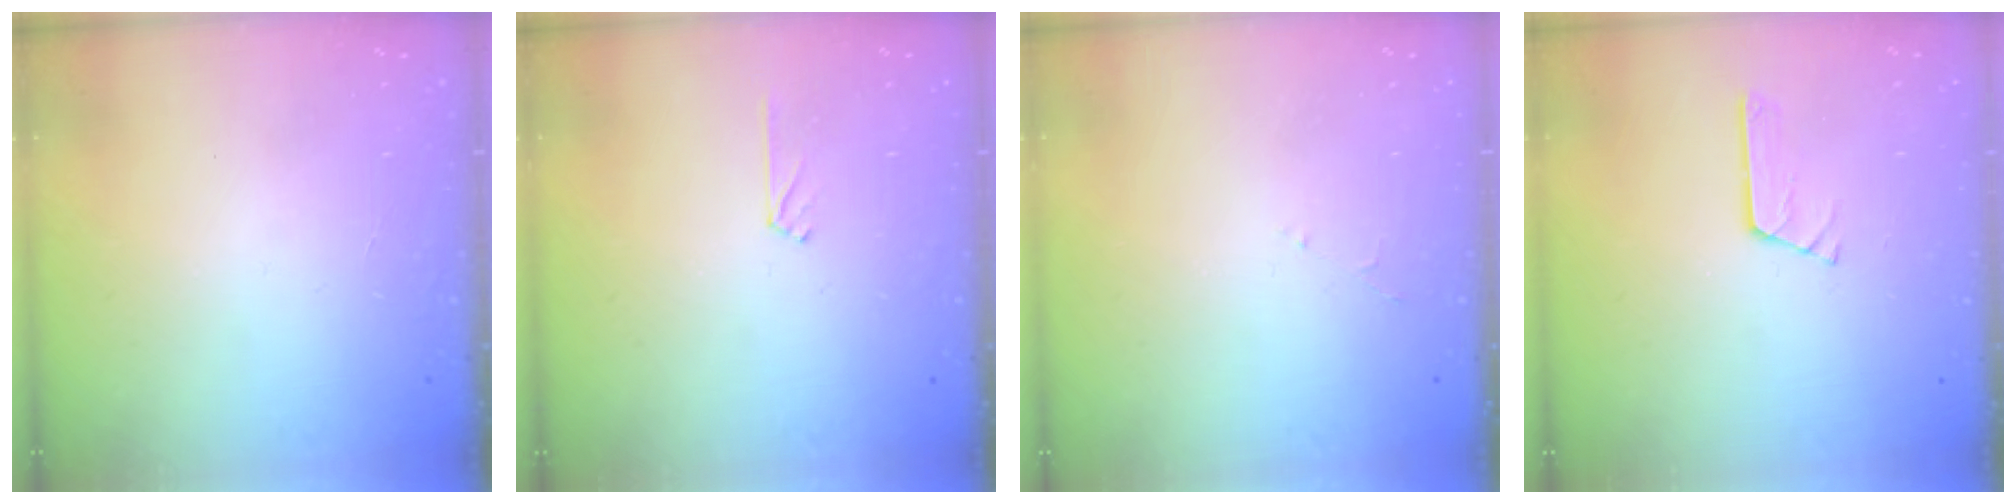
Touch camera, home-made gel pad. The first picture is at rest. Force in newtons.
{"total": 2.5, "press": 2.5, "slide": 0.3}
{"total": 2.8, "press": 2.8, "slide": 0.5}
{"total": 3.0, "press": 2.9, "slide": 0.4}